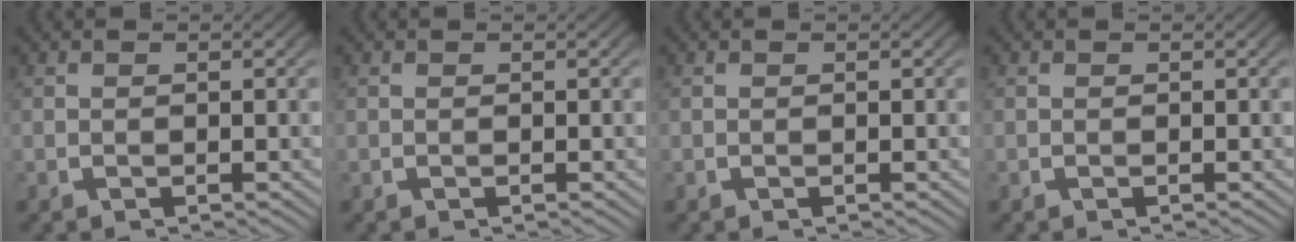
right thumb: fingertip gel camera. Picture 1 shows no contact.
{"total": 0.0}
{"total": 0.0}
{"total": 0.0}